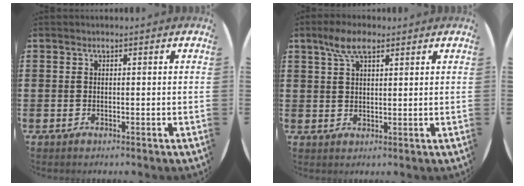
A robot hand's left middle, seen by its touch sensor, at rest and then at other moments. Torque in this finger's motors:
{"motor_torque": [0.93, -0.82, 0.49, 0.14]}